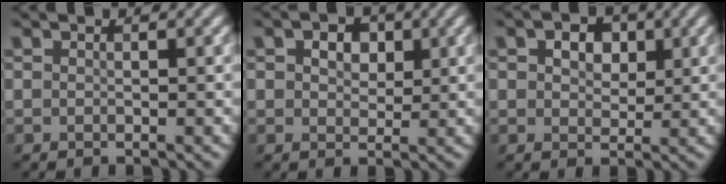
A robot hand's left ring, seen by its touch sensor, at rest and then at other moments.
{"total": 3.9, "force": [1.8, 2.6, 2.3], "torque": [-0.037, 0.006, 0.012]}
{"total": 3.9, "force": [1.7, 2.7, 2.3], "torque": [-0.040, 0.005, 0.012]}